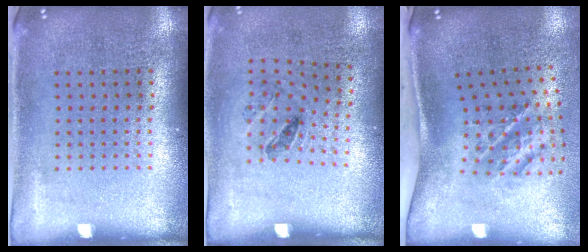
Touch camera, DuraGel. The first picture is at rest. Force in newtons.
{"total": 1.2, "press": 0.8, "slide": 1.0}
{"total": 2.1, "press": 1.3, "slide": 1.7}